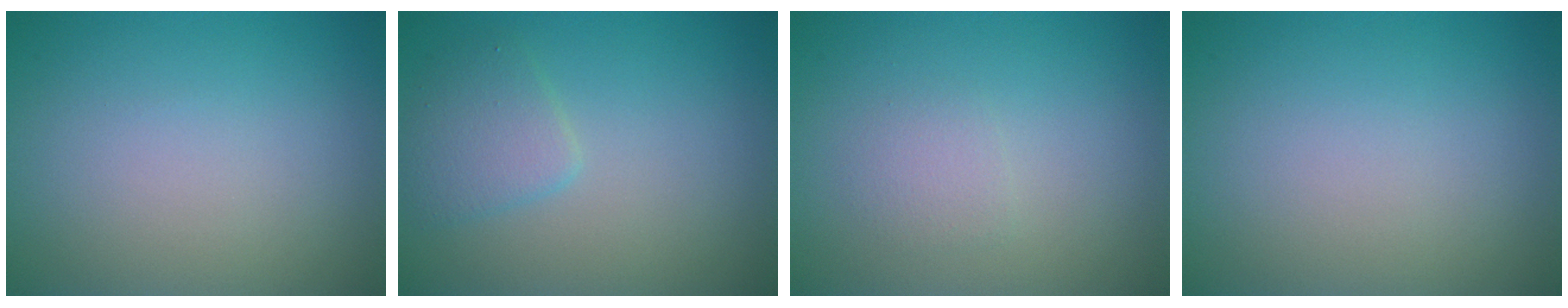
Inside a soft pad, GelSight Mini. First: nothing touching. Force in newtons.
{"total": 2.3, "press": 2.3, "slide": 0.1}
{"total": 1.2, "press": 1.2, "slide": 0.0}
{"total": 0.0}